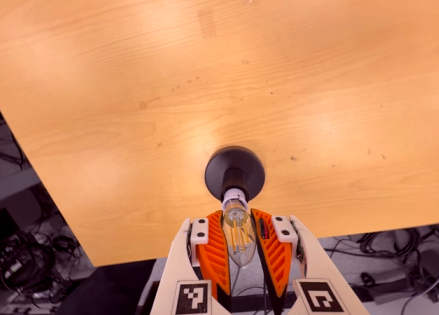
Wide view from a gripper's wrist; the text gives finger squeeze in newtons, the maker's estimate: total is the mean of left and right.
{"total": 23.0, "left": 22.8, "right": 23.1}